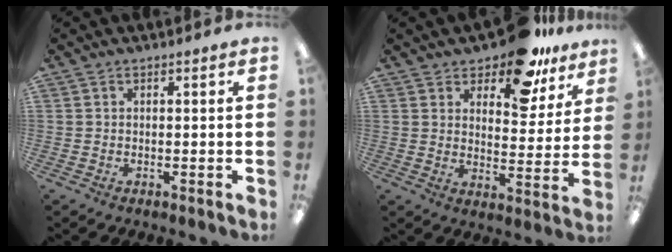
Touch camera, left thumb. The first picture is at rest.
{"total": 12.9, "force": [10.5, 5.0, 5.5], "torque": [-0.082, -0.069, 0.188]}